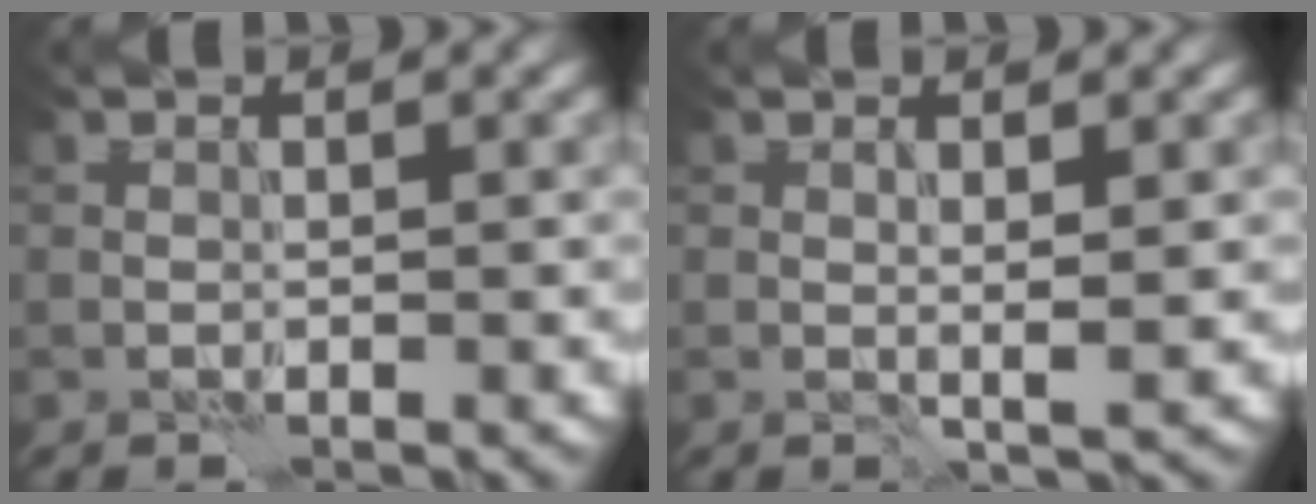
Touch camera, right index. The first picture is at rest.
{"total": 1.2, "force": [0.3, -0.2, 1.1], "torque": [-0.018, -0.002, 0.005]}